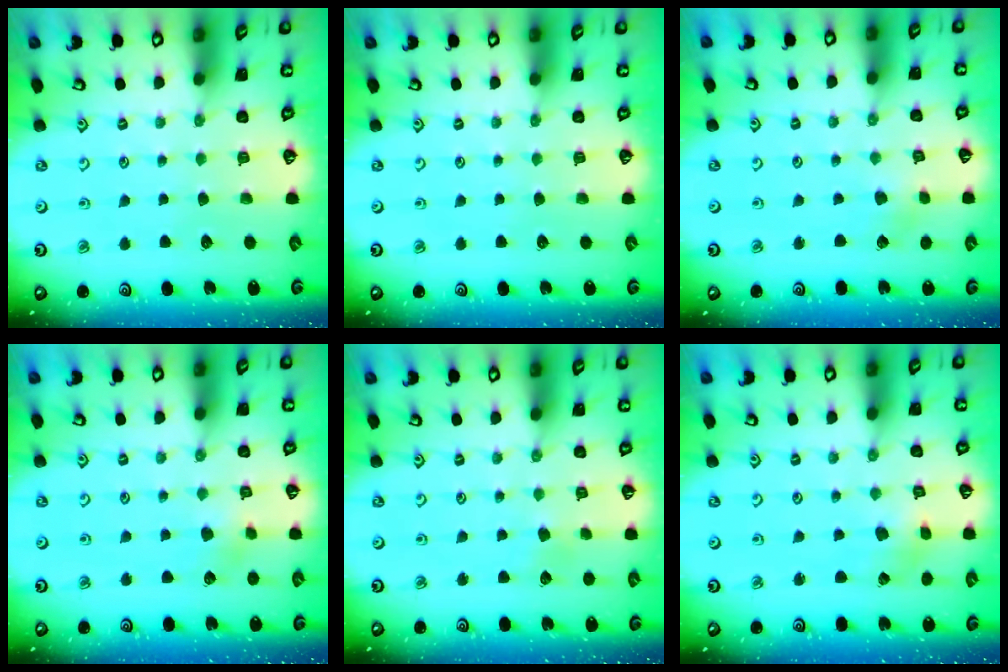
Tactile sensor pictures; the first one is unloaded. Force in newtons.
{"total": 0.0}
{"total": 2.1, "press": 2.1, "slide": 0.3}
{"total": 3.0, "press": 2.9, "slide": 0.4}
{"total": 2.8, "press": 2.8, "slide": 0.3}
{"total": 2.7, "press": 2.6, "slide": 0.3}